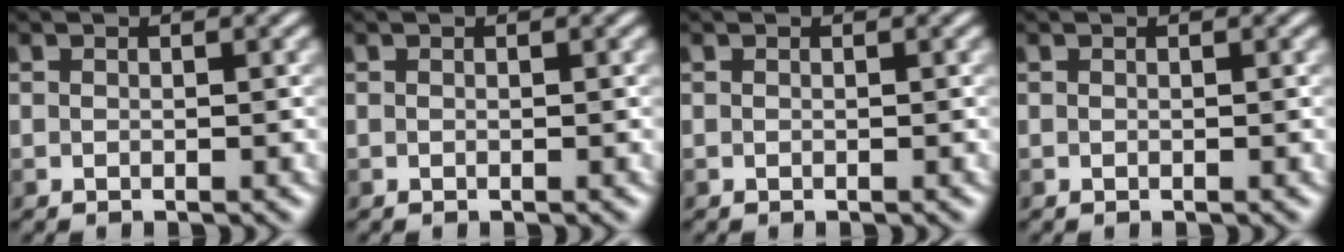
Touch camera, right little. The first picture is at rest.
{"total": 0.0}
{"total": 0.0}
{"total": 0.0}